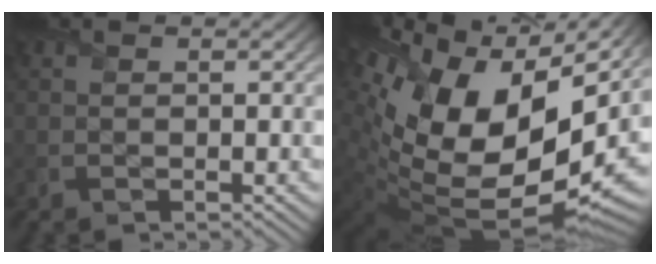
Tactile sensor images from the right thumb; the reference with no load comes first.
{"total": 21.0, "force": [3.9, 12.4, 16.5], "torque": [-0.315, -0.024, 0.095]}